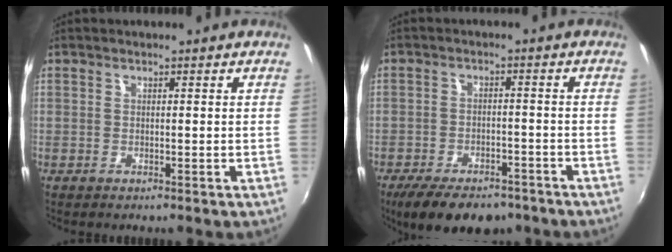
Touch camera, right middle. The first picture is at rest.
{"total": 13.2, "force": [-9.9, 5.5, 6.8], "torque": [-0.147, -0.024, -0.151]}